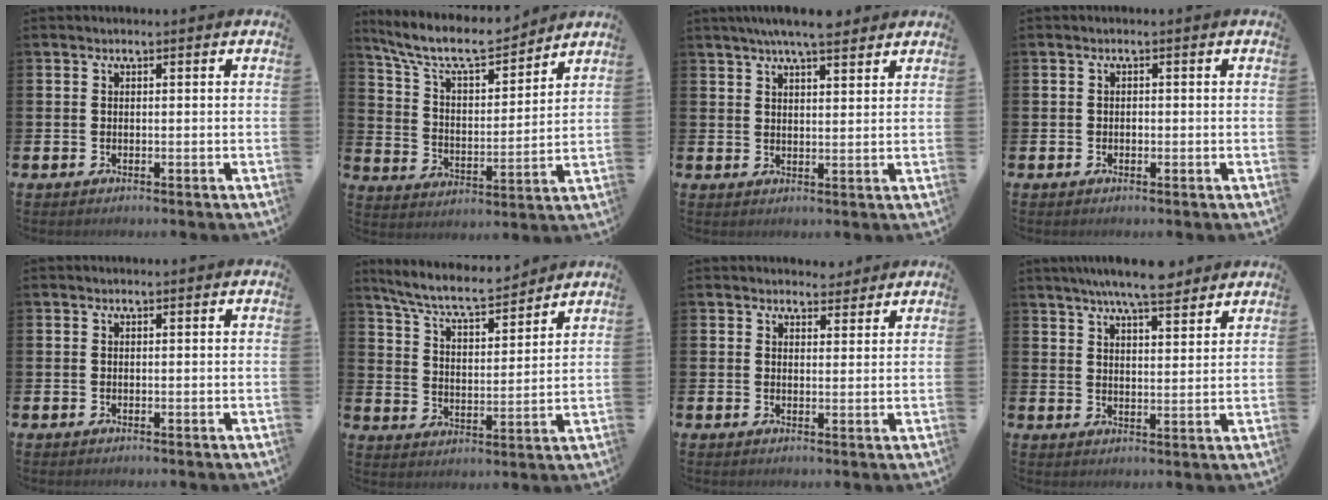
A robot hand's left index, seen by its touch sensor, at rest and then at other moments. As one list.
[{"total": 9.2, "force": [8.4, 2.1, 3.2], "torque": [-0.104, -0.048, 0.148]}, {"total": 5.6, "force": [5.1, 0.6, 2.3], "torque": [-0.048, -0.016, 0.089]}, {"total": 0.6, "force": [-0.2, 0.5, 0.2], "torque": [-0.004, 0.004, -0.005]}, {"total": 0.0}, {"total": 7.3, "force": [6.8, 0.8, 2.6], "torque": [-0.081, -0.037, 0.119]}, {"total": 3.0, "force": [2.8, 1.0, -0.1], "torque": [0.005, -0.011, 0.050]}, {"total": 7.2, "force": [6.6, 0.9, 2.7], "torque": [-0.060, -0.023, 0.118]}]